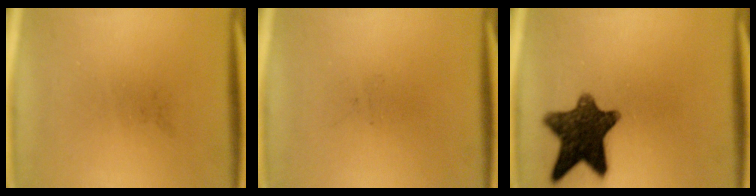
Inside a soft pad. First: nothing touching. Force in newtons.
{"total": 0.0}
{"total": 12.1}